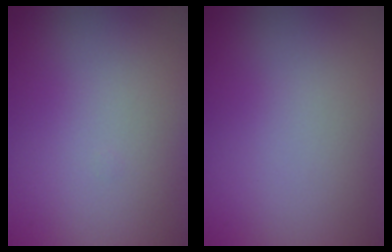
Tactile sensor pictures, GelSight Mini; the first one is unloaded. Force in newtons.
{"total": 0.0}